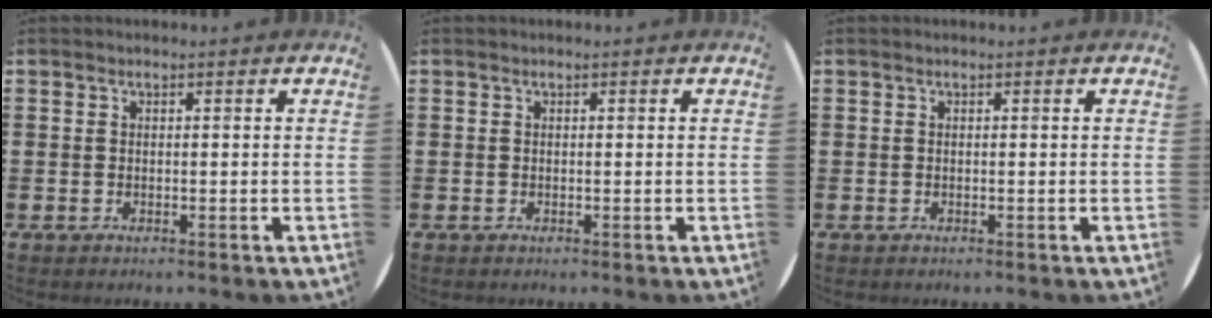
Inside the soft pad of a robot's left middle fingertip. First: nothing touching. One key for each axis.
{"total": 0.0}
{"total": 0.0}